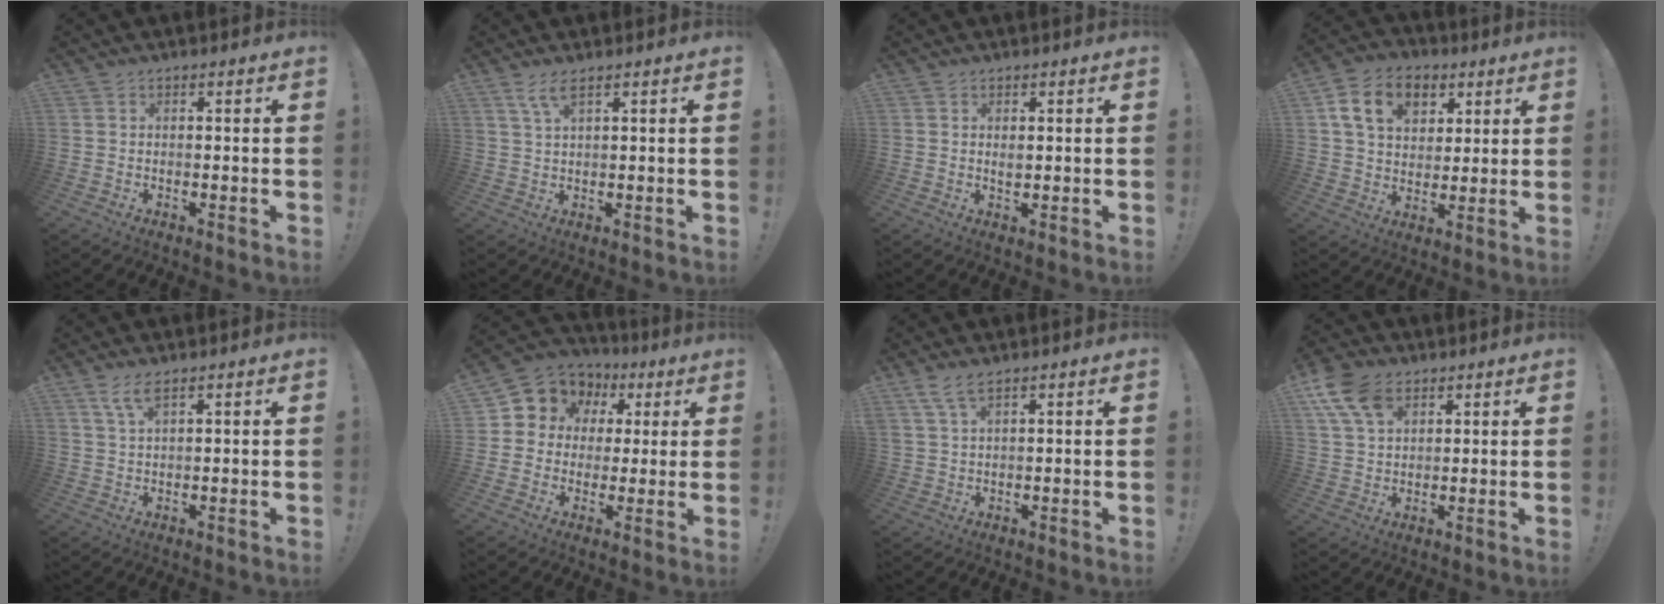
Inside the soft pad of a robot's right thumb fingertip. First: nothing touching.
{"total": 4.1, "force": [2.5, 0.6, 3.2], "torque": [-0.060, -0.006, 0.043]}
{"total": 1.3, "force": [0.3, 0.9, 0.9], "torque": [-0.010, -0.001, 0.005]}
{"total": 14.0, "force": [6.2, 10.0, 7.5], "torque": [-0.108, -0.020, 0.118]}
{"total": 4.3, "force": [2.6, 0.8, 3.3], "torque": [-0.070, -0.001, 0.046]}
{"total": 8.0, "force": [2.6, 7.2, 2.2], "torque": [-0.023, -0.026, 0.052]}
{"total": 4.6, "force": [3.2, 0.9, 3.1], "torque": [-0.066, -0.009, 0.060]}
{"total": 11.6, "force": [5.9, 7.2, 6.9], "torque": [-0.128, -0.012, 0.116]}